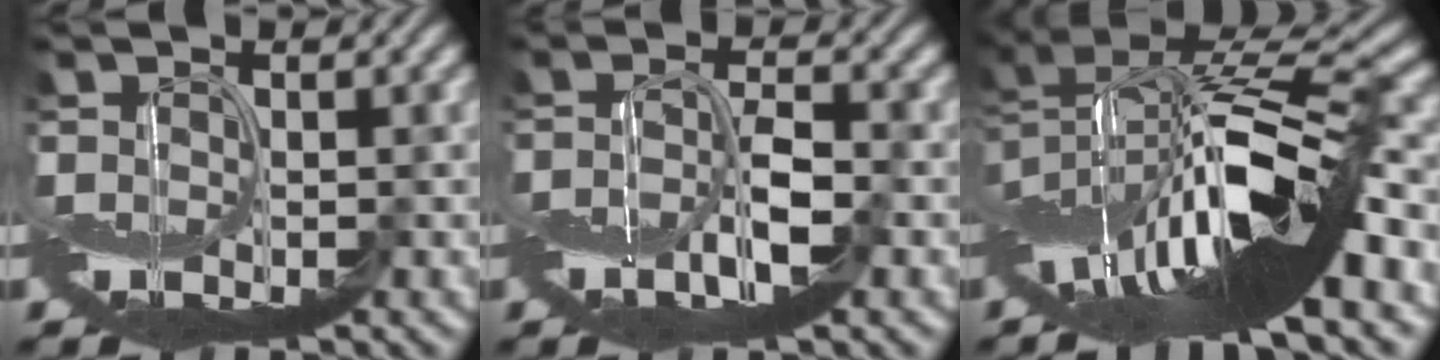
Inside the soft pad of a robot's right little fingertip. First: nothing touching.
{"total": 4.0, "force": [-1.6, 1.0, 3.5], "torque": [-0.073, 0.001, -0.032]}
{"total": 15.1, "force": [-3.2, 4.1, 14.1], "torque": [-0.227, 0.018, -0.066]}